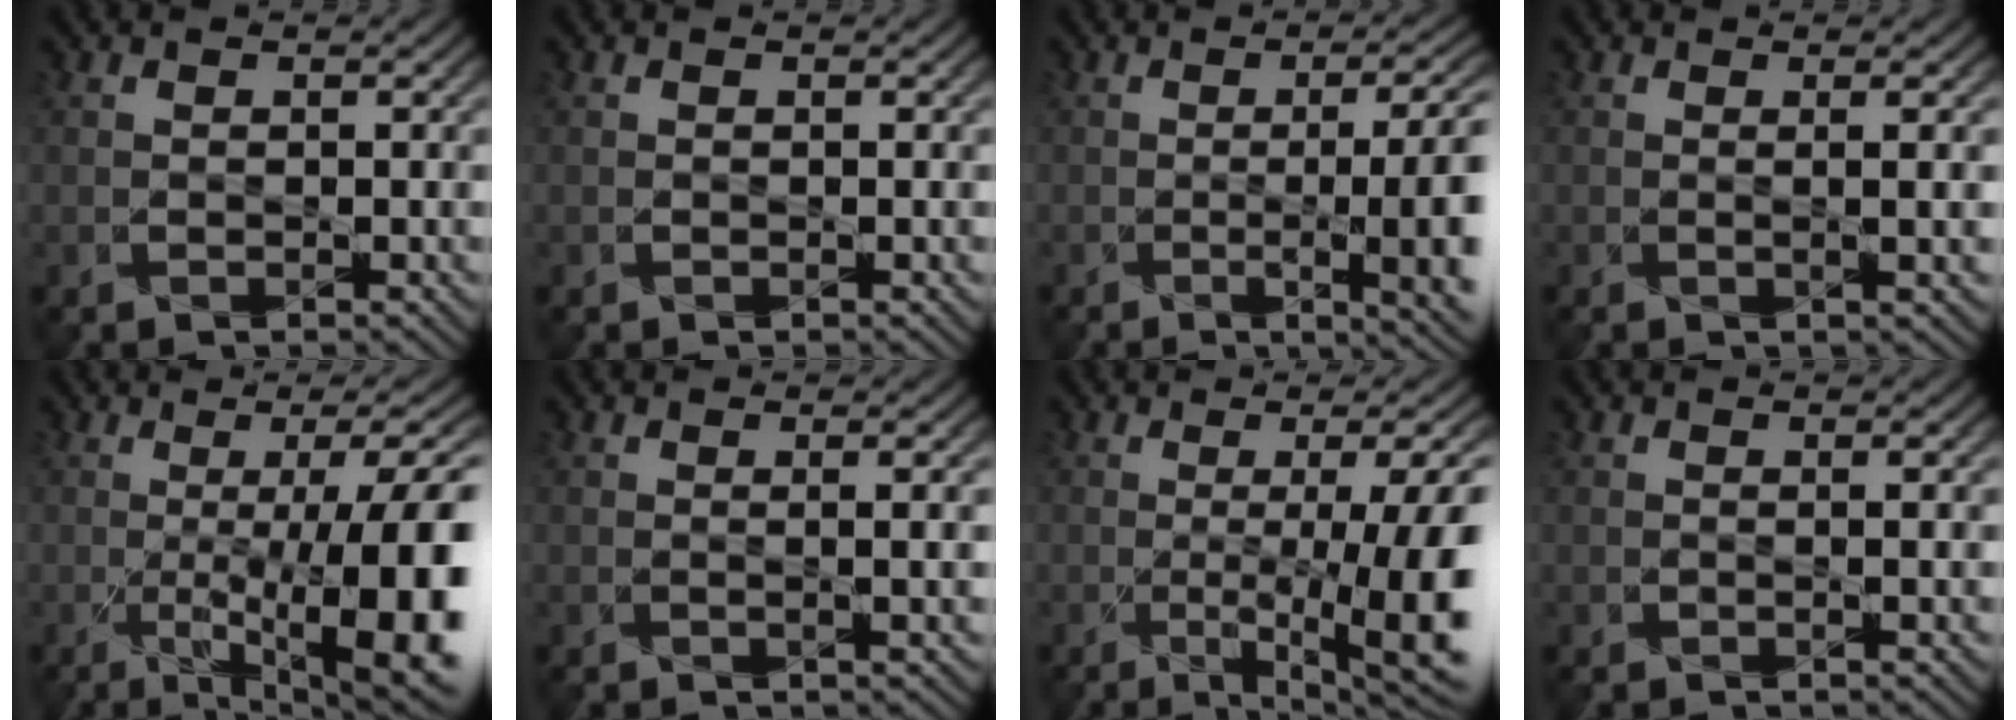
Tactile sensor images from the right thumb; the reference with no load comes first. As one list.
[{"total": 0.0}, {"total": 12.3, "force": [-2.0, 4.0, 11.5], "torque": [-0.123, 0.014, -0.030]}, {"total": 2.4, "force": [0.0, 0.0, 2.4], "torque": [-0.040, 0.007, -0.002]}, {"total": 15.7, "force": [-3.0, 4.3, 14.8], "torque": [-0.188, -0.006, -0.036]}, {"total": 2.1, "force": [0.0, -0.1, 2.1], "torque": [-0.036, 0.009, -0.005]}, {"total": 12.9, "force": [-2.2, 3.4, 12.3], "torque": [-0.154, 0.004, -0.021]}, {"total": 1.1, "force": [-0.2, -0.3, 1.1], "torque": [-0.024, 0.005, -0.008]}]